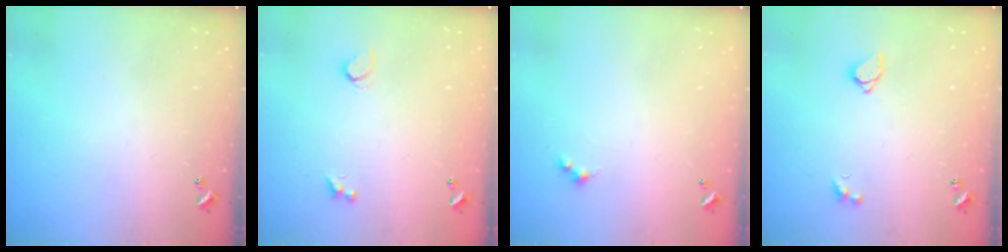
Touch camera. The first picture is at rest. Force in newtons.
{"total": 1.3, "press": 1.2, "slide": 0.4}
{"total": 1.5, "press": 1.4, "slide": 0.3}
{"total": 1.5, "press": 1.5, "slide": 0.3}